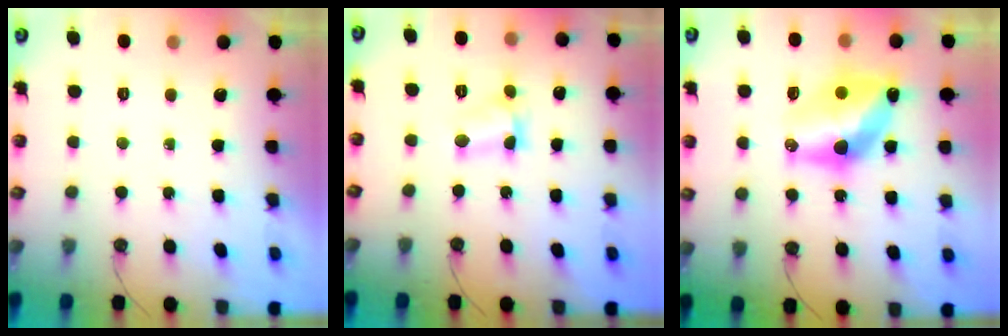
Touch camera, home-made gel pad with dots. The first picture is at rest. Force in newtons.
{"total": 3.8, "press": 3.8, "slide": 0.3}
{"total": 13.2, "press": 13.1, "slide": 1.0}